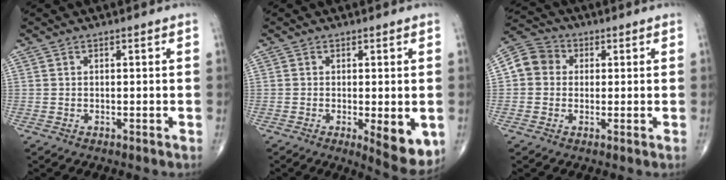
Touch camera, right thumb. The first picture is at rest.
{"total": 7.7, "force": [-1.8, 2.5, 7.1], "torque": [-0.088, -0.019, -0.021]}
{"total": 6.6, "force": [0.7, 5.9, 2.7], "torque": [-0.036, 0.018, -0.001]}